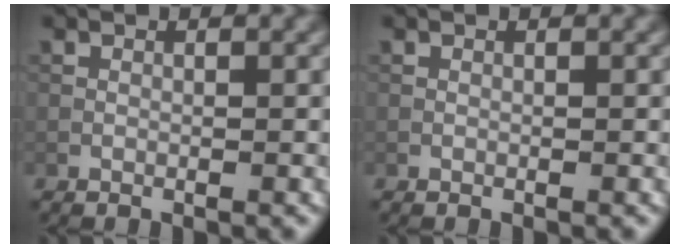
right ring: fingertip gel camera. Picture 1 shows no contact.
{"total": 0.0}